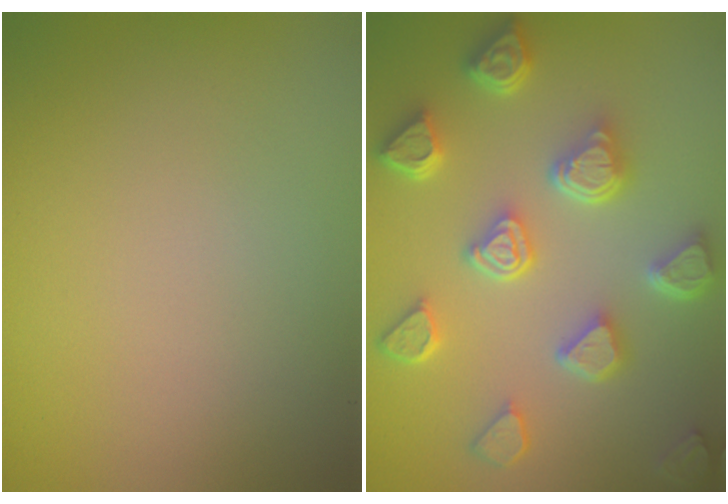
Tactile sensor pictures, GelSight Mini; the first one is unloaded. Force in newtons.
{"total": 6.9, "press": 5.5, "slide": 4.1}